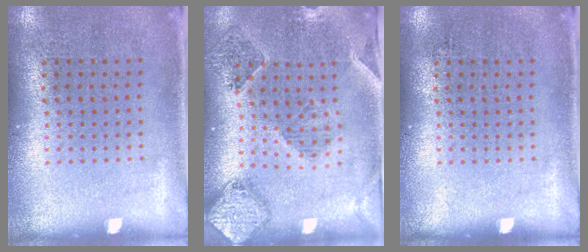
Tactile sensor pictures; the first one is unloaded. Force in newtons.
{"total": 1.4, "press": 1.4, "slide": 0.3}
{"total": 0.0}